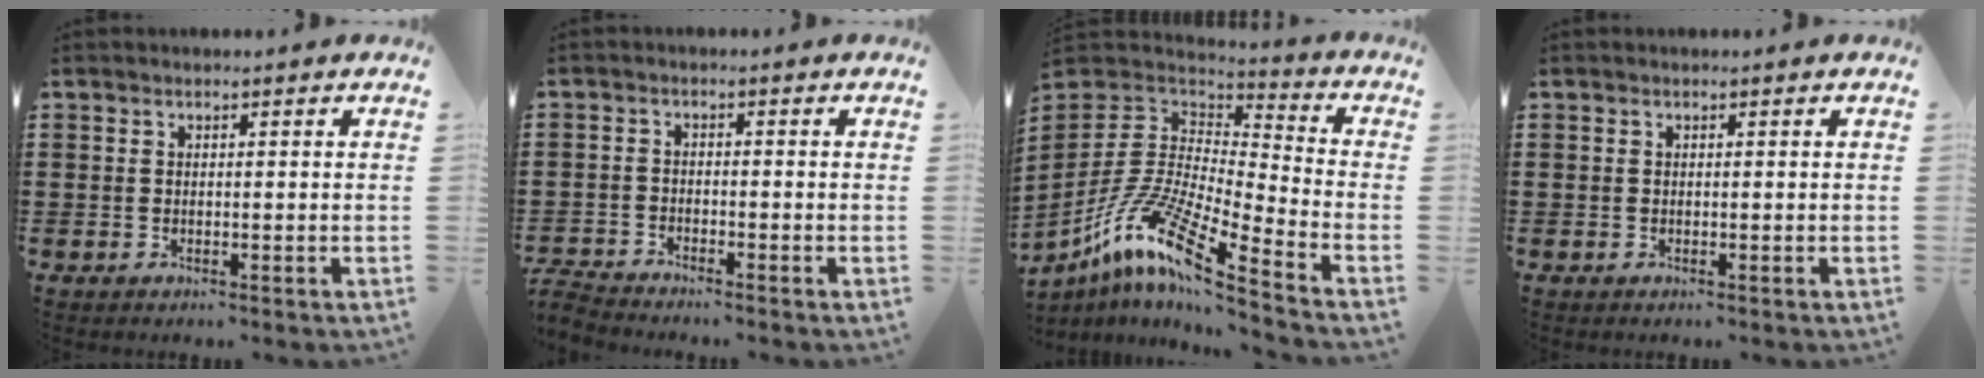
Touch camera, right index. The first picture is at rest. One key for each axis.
{"total": 2.7, "fx": -2.7, "fy": 0.1, "fz": -0.1, "tx": -0.010, "ty": -0.003, "tz": -0.060}
{"total": 12.7, "fx": -8.9, "fy": 2.2, "fz": 8.8, "tx": -0.198, "ty": -0.004, "tz": -0.185}
{"total": 0.0}